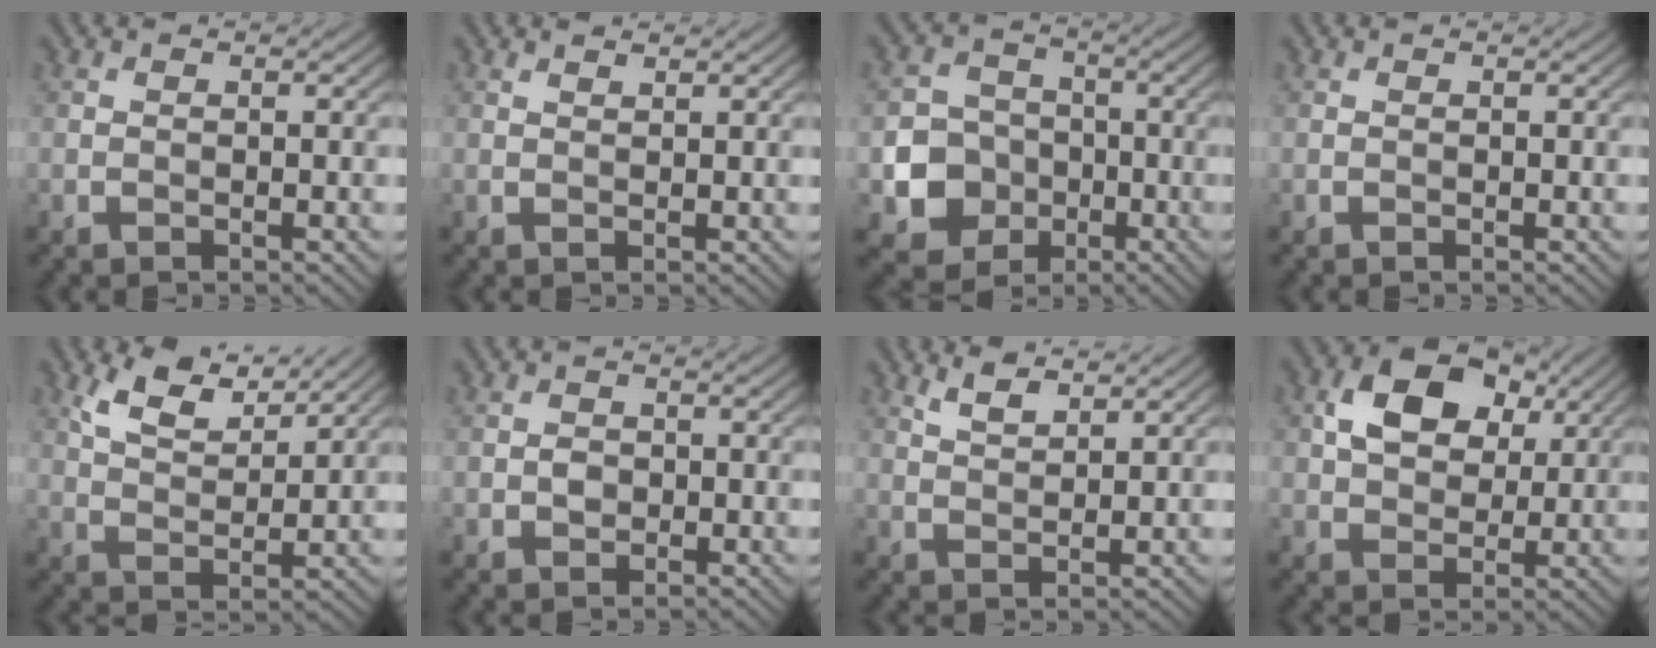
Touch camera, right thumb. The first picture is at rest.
{"total": 0.9, "force": [0.8, 0.1, 0.3], "torque": [-0.010, 0.000, 0.016]}
{"total": 7.5, "force": [-2.2, 6.6, 2.8], "torque": [-0.062, -0.016, -0.060]}
{"total": 0.0}
{"total": 6.5, "force": [4.5, 2.5, 4.0], "torque": [-0.090, 0.002, 0.091]}
{"total": 1.5, "force": [-0.3, 1.3, 0.7], "torque": [-0.014, -0.003, -0.009]}
{"total": 2.9, "force": [2.3, 0.7, 1.6], "torque": [-0.037, 0.001, 0.051]}
{"total": 8.8, "force": [3.1, 5.9, 5.7], "torque": [-0.115, 0.005, 0.050]}